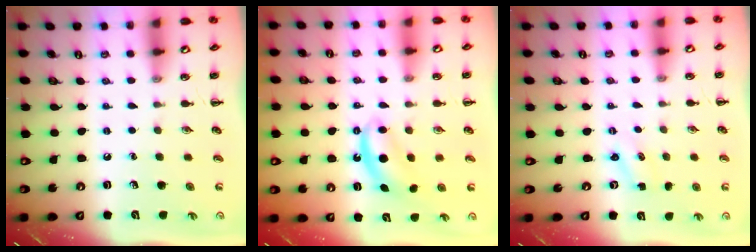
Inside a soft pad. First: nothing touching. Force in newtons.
{"total": 6.1, "press": 6.0, "slide": 1.1}
{"total": 0.9, "press": 0.8, "slide": 0.3}